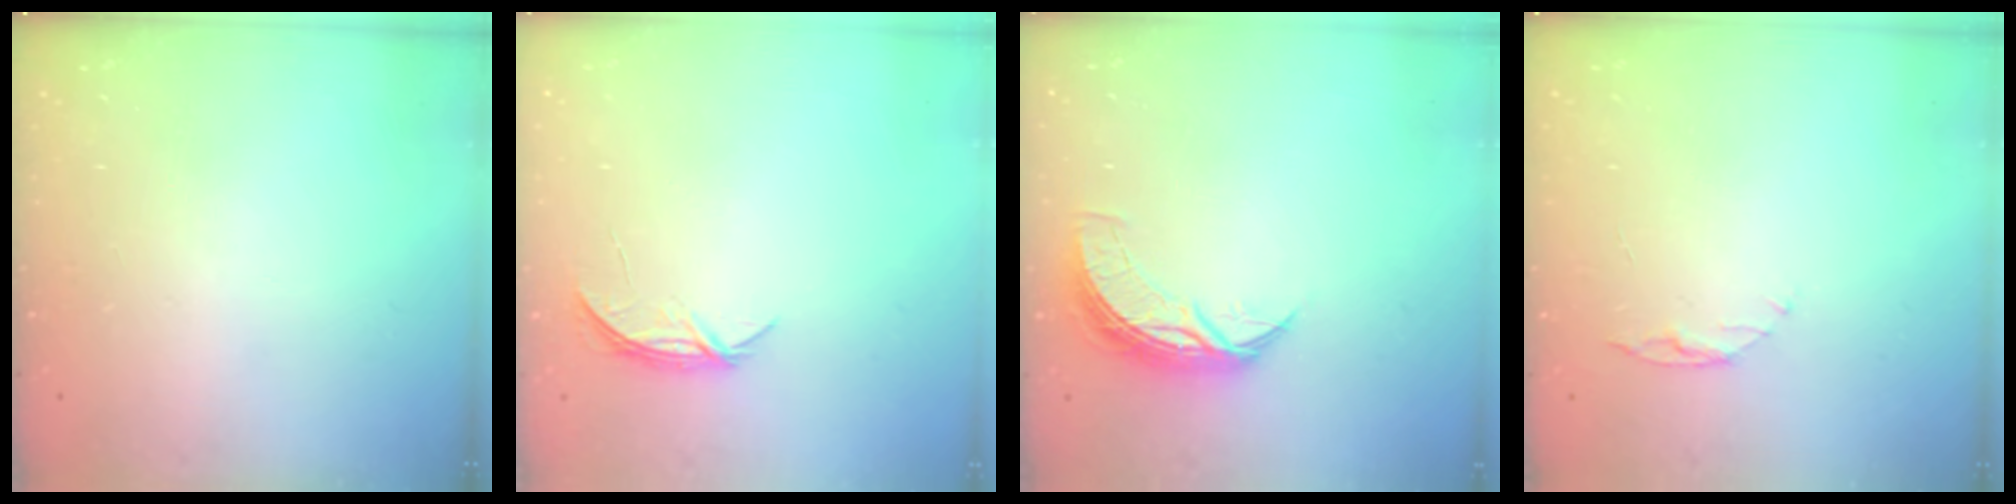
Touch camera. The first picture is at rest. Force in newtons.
{"total": 4.4, "press": 4.3, "slide": 0.5}
{"total": 7.5, "press": 7.5, "slide": 0.4}
{"total": 3.9, "press": 3.9, "slide": 0.4}